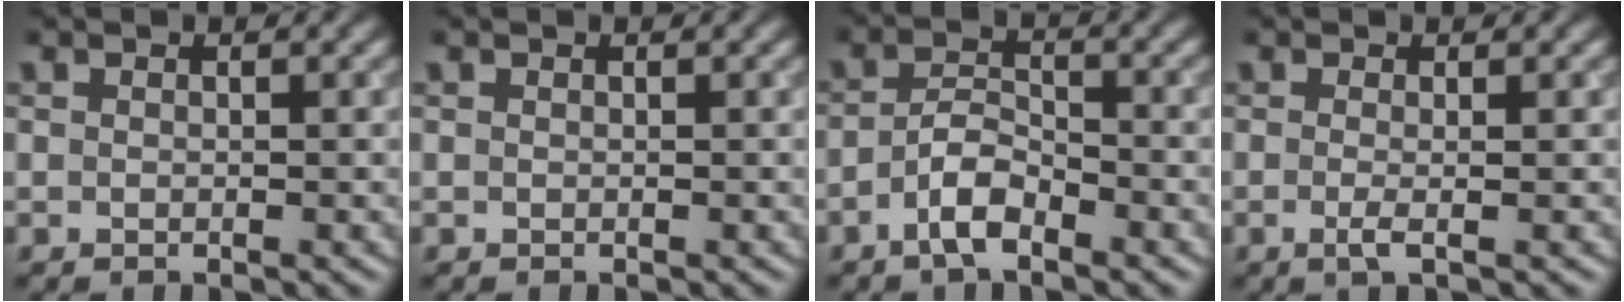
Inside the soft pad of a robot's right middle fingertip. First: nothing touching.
{"total": 0.0}
{"total": 3.3, "force": [-2.0, 1.1, 2.3], "torque": [-0.047, 0.007, -0.045]}
{"total": 1.7, "force": [-0.3, 0.5, 1.6], "torque": [-0.028, -0.006, -0.009]}